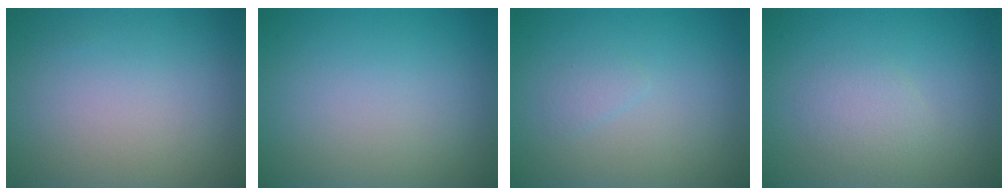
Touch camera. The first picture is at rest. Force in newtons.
{"total": 0.0}
{"total": 0.8, "press": 0.8, "slide": 0.0}
{"total": 1.7, "press": 1.7, "slide": 0.0}